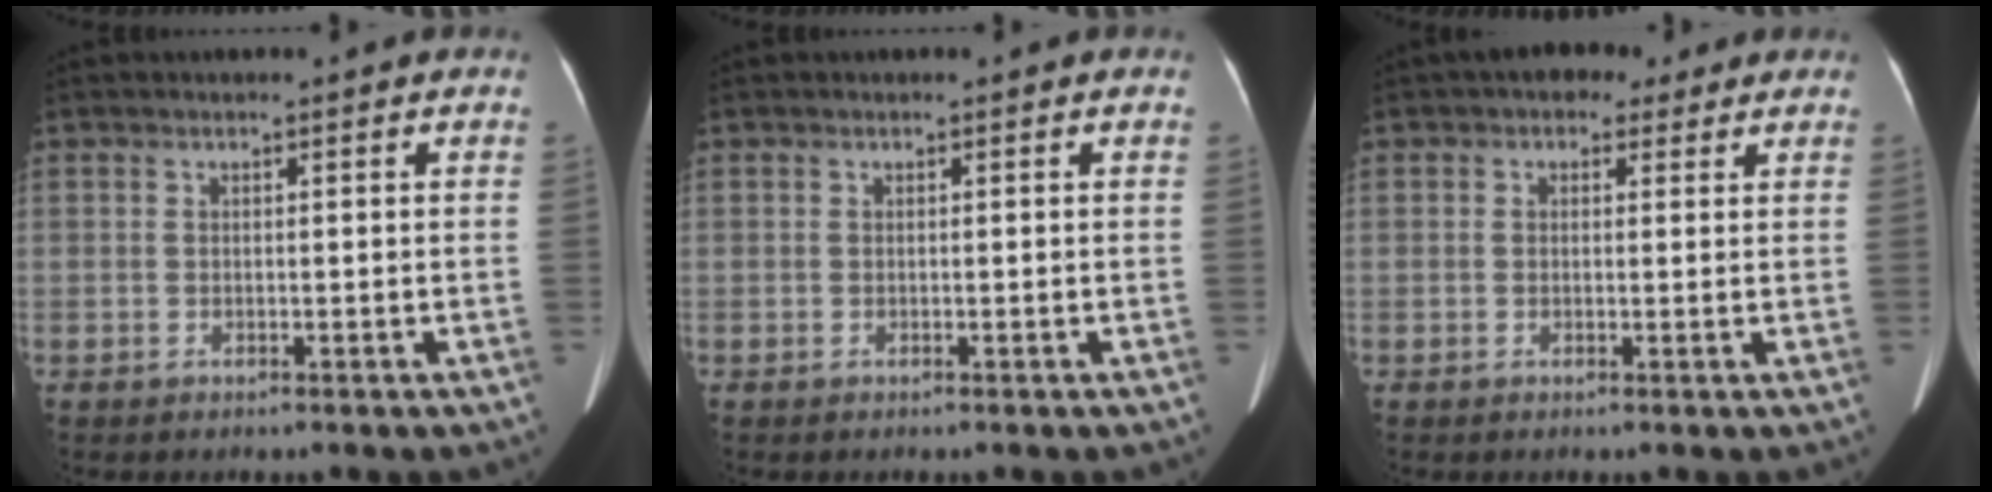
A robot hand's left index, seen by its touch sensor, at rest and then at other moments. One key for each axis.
{"total": 0.0}
{"total": 3.7, "fx": 2.3, "fy": 2.4, "fz": 1.6, "tx": -0.021, "ty": 0.019, "tz": 0.031}